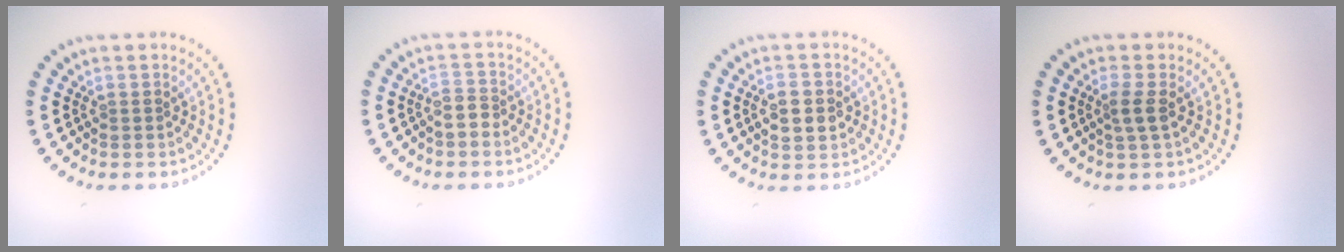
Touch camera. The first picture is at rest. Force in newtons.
{"total": 1.5, "press": 1.2, "slide": 1.0}
{"total": 2.7, "press": 2.7, "slide": 0.1}
{"total": 1.6, "press": 1.3, "slide": 0.9}